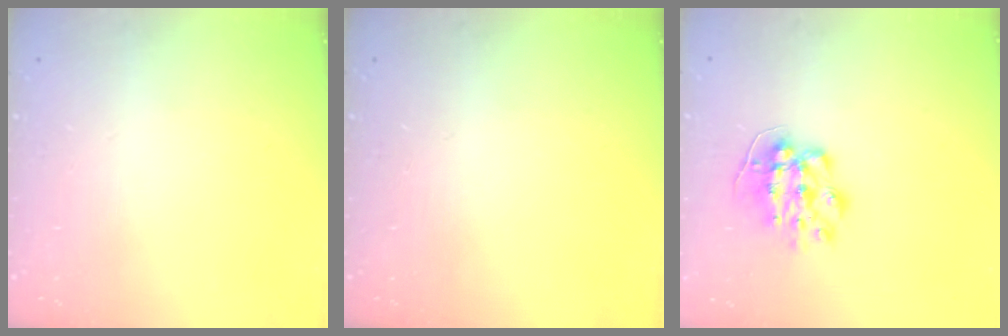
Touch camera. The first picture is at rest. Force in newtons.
{"total": 0.0}
{"total": 9.4, "press": 9.4, "slide": 0.0}